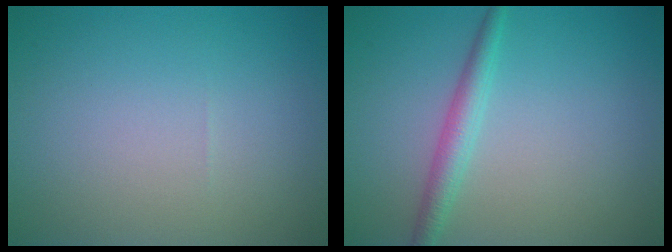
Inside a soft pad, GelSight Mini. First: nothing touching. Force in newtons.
{"total": 2.3, "press": 2.3, "slide": 0.0}